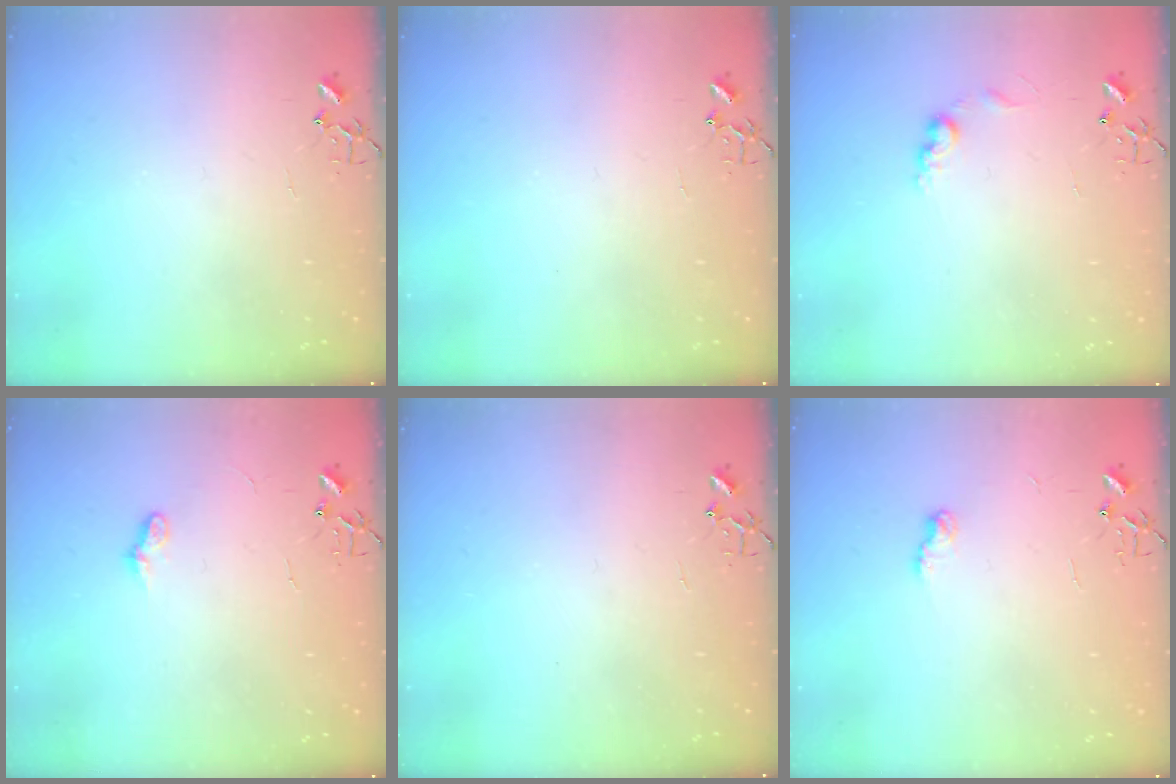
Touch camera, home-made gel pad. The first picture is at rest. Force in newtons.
{"total": 0.0}
{"total": 7.1, "press": 7.0, "slide": 0.4}
{"total": 6.1, "press": 6.1, "slide": 0.6}
{"total": 0.0}
{"total": 6.2, "press": 6.1, "slide": 0.8}